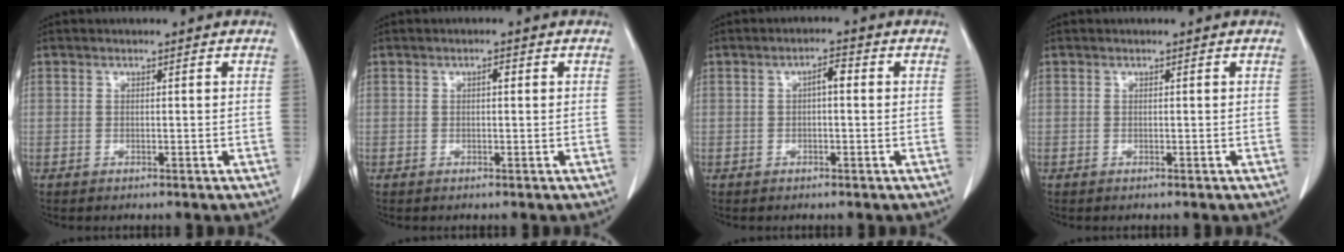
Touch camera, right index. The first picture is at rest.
{"total": 0.9, "force": [0.2, 0.3, 0.8], "torque": [-0.012, 0.003, 0.002]}
{"total": 2.4, "force": [0.2, 0.7, 2.2], "torque": [-0.036, 0.006, 0.002]}
{"total": 0.0}